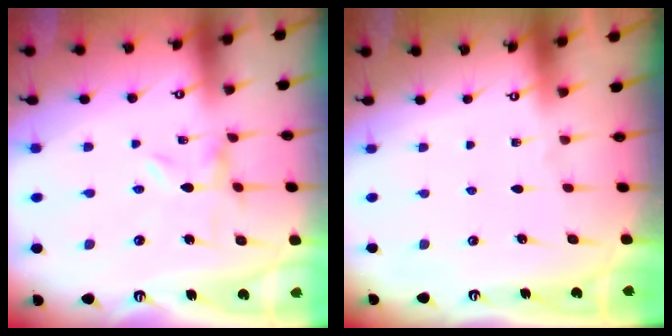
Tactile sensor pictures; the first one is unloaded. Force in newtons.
{"total": 0.0}